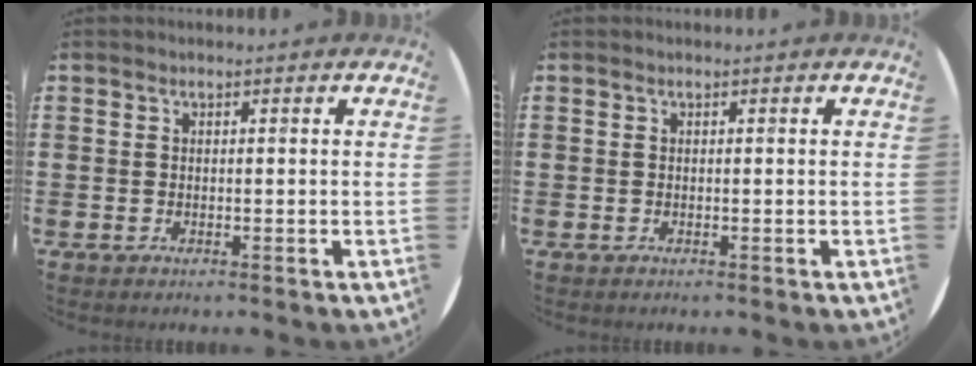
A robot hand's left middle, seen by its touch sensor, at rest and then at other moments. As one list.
[{"total": 0.0}]